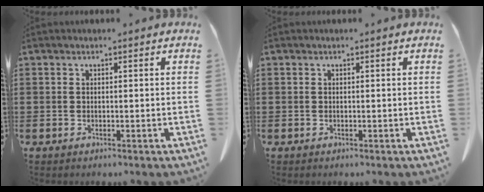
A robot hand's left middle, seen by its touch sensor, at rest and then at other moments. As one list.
[{"total": 0.0}]